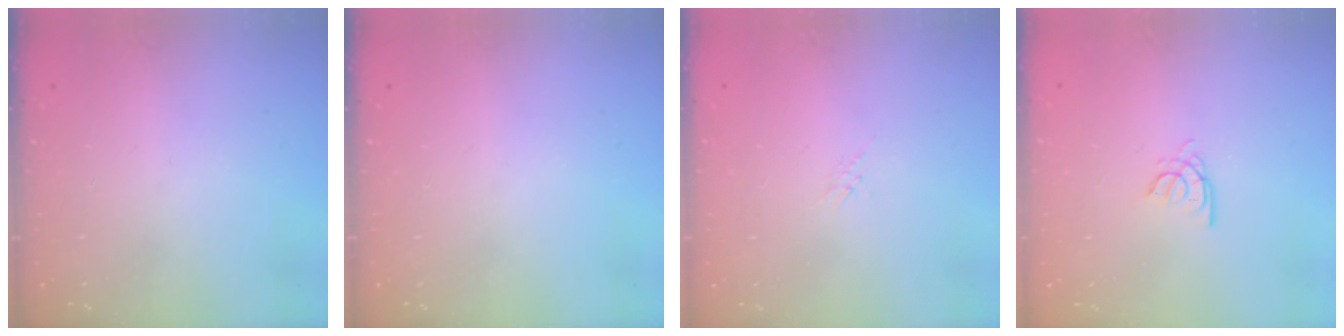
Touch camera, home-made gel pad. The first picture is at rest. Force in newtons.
{"total": 0.0}
{"total": 1.7, "press": 1.6, "slide": 0.4}
{"total": 3.6, "press": 3.6, "slide": 0.4}